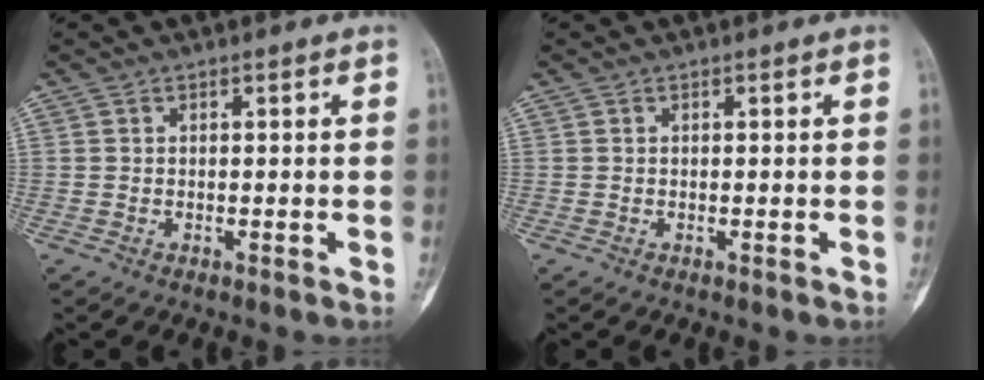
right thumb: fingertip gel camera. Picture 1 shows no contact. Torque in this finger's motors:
{"motor_torque": [0.00, 0.00, 0.02, -0.02, 0.01]}